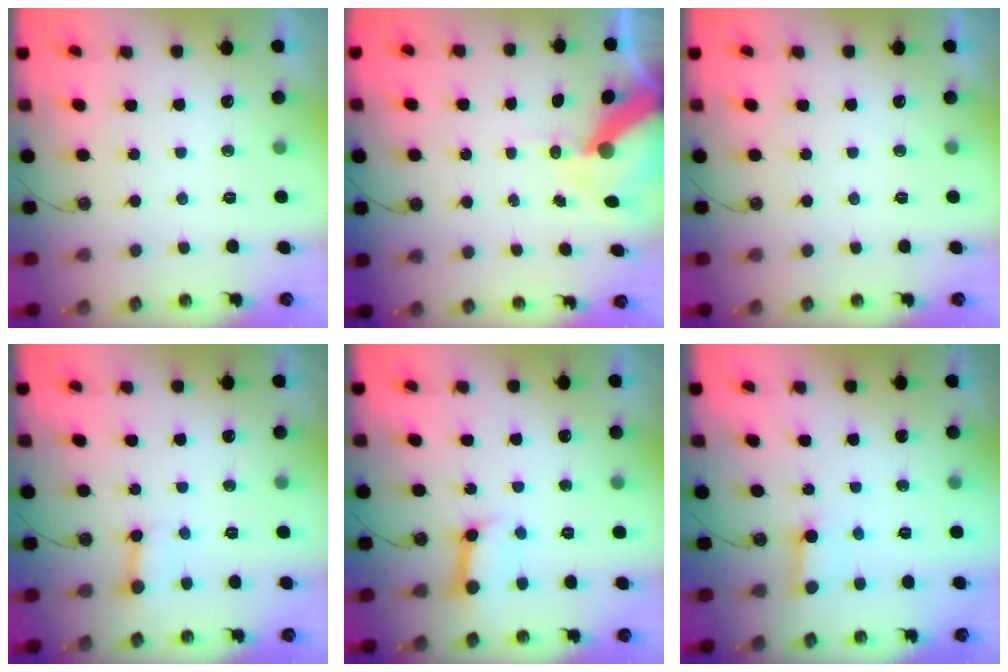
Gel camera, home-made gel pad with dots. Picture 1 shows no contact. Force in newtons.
{"total": 11.1, "press": 11.1, "slide": 1.4}
{"total": 0.0}
{"total": 3.9, "press": 3.9, "slide": 0.2}
{"total": 7.3, "press": 7.3, "slide": 1.0}
{"total": 3.0, "press": 3.0, "slide": 0.4}